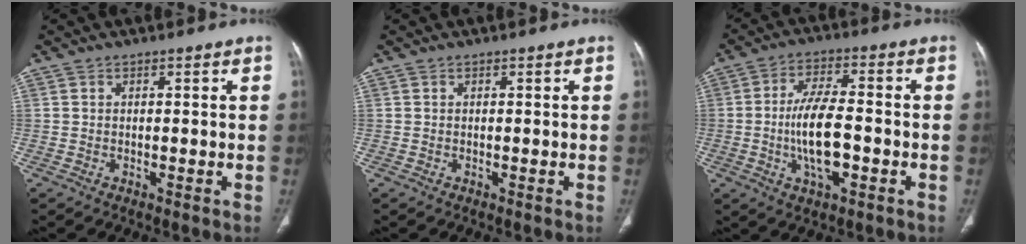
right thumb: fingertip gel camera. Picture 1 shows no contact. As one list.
[{"total": 0.0}, {"total": 11.1, "force": [-2.2, 4.5, 9.9], "torque": [-0.183, 0.012, -0.040]}]